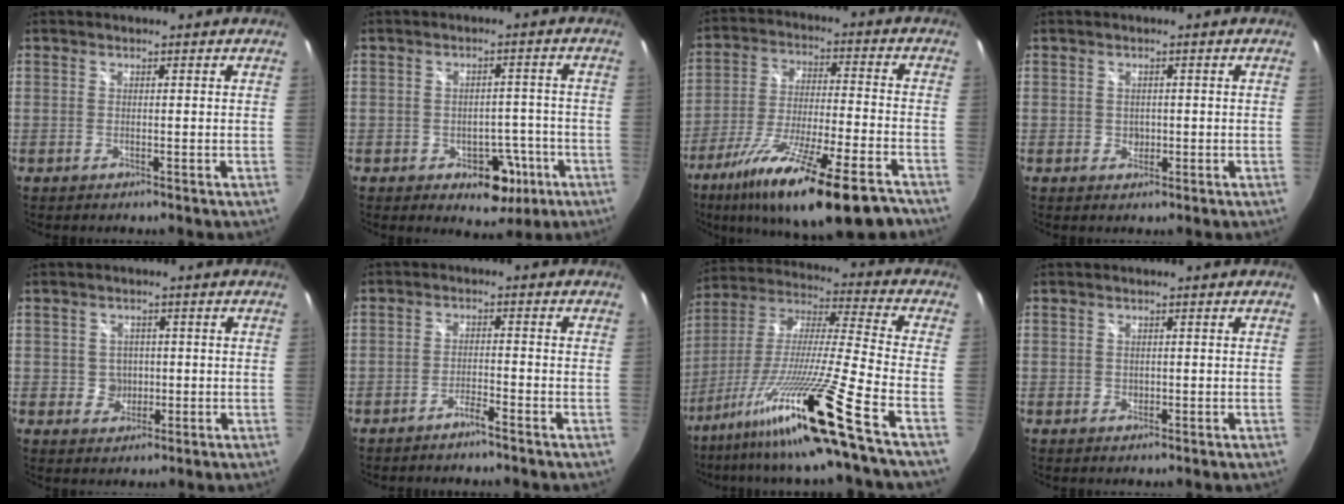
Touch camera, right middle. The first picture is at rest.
{"total": 7.3, "force": [-3.4, 5.2, 3.9], "torque": [-0.054, 0.014, -0.030]}
{"total": 21.6, "force": [-15.2, 3.0, 15.1], "torque": [-0.271, -0.053, -0.251]}
{"total": 1.6, "force": [-0.2, 1.5, 0.4], "torque": [-0.002, -0.002, -0.002]}
{"total": 3.5, "force": [-0.2, 3.4, 0.6], "torque": [-0.012, 0.006, 0.002]}
{"total": 2.4, "force": [-2.2, 0.0, 1.0], "torque": [-0.034, 0.002, -0.039]}
{"total": 21.2, "force": [-14.5, -2.5, 15.4], "torque": [-0.272, -0.056, -0.255]}
{"total": 0.8, "force": [-0.1, 0.7, 0.1], "torque": [0.002, -0.003, -0.002]}